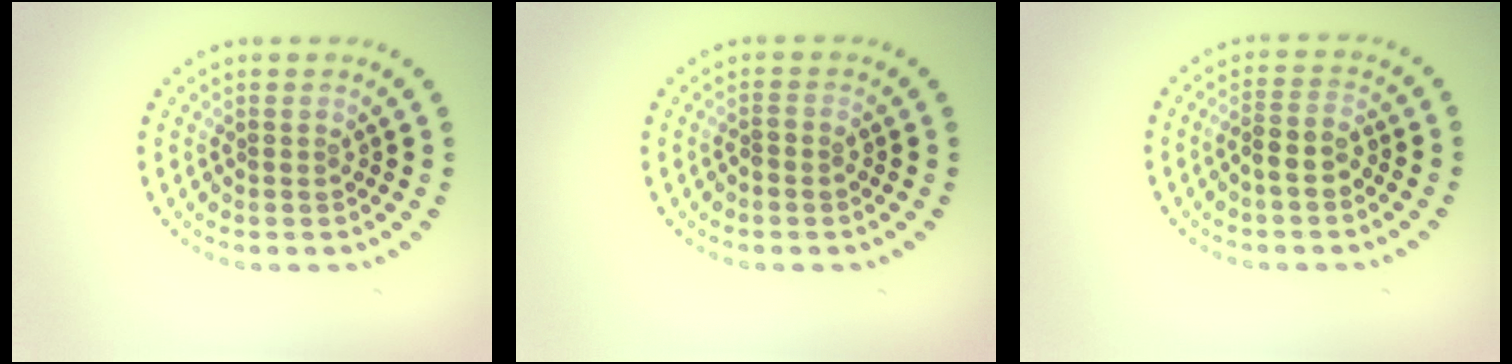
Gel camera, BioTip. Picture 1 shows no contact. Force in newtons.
{"total": 0.6, "press": 0.4, "slide": 0.5}
{"total": 2.2, "press": 2.0, "slide": 1.0}